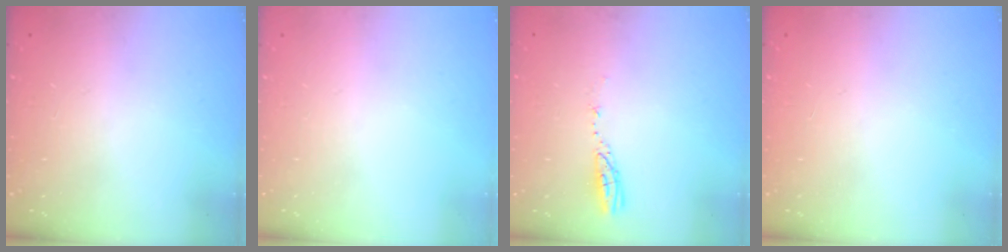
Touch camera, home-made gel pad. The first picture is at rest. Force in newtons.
{"total": 0.0}
{"total": 3.7, "press": 3.6, "slide": 0.3}
{"total": 0.0}